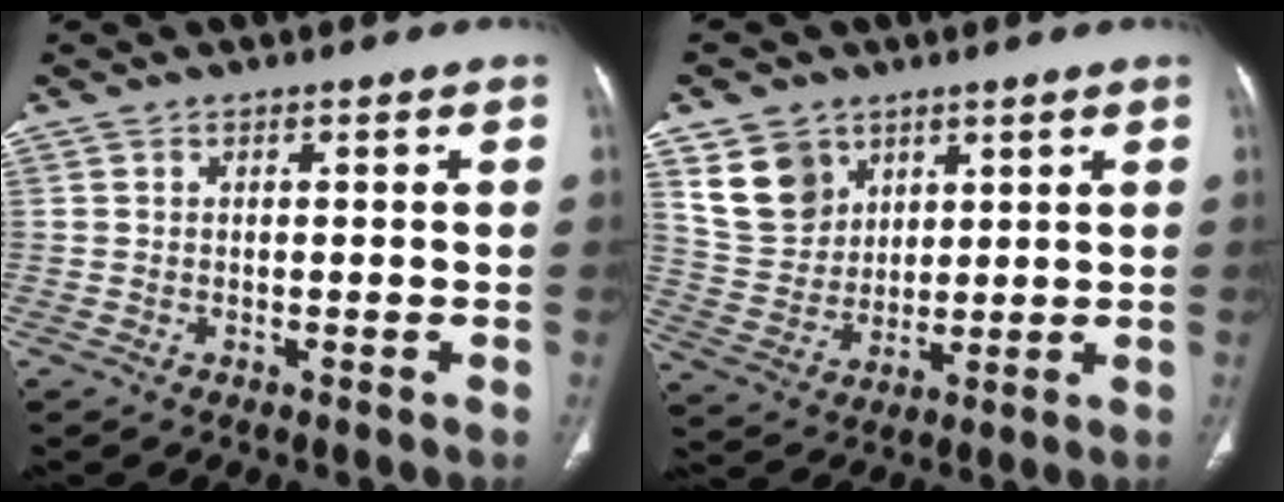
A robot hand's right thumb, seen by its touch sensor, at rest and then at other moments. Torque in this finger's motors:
{"motor_torque": [-0.91, 0.83, -0.05, 0.08, 0.17]}